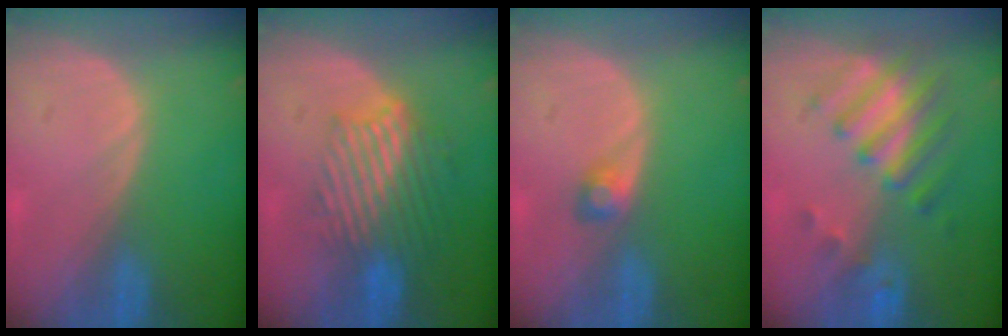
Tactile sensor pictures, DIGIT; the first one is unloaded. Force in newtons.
{"total": 9.4, "press": 8.3, "slide": 4.3}
{"total": 1.9, "press": 1.8, "slide": 0.2}
{"total": 8.0, "press": 7.0, "slide": 3.9}